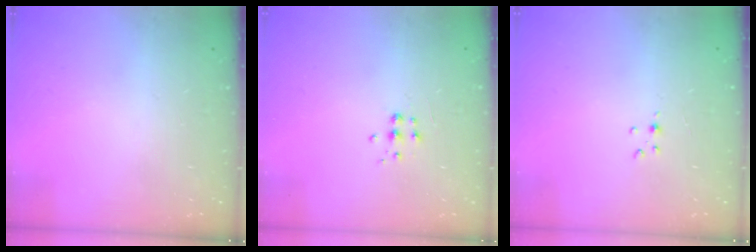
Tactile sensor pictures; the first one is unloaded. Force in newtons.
{"total": 4.9, "press": 4.9, "slide": 0.5}
{"total": 2.8, "press": 2.8, "slide": 0.4}